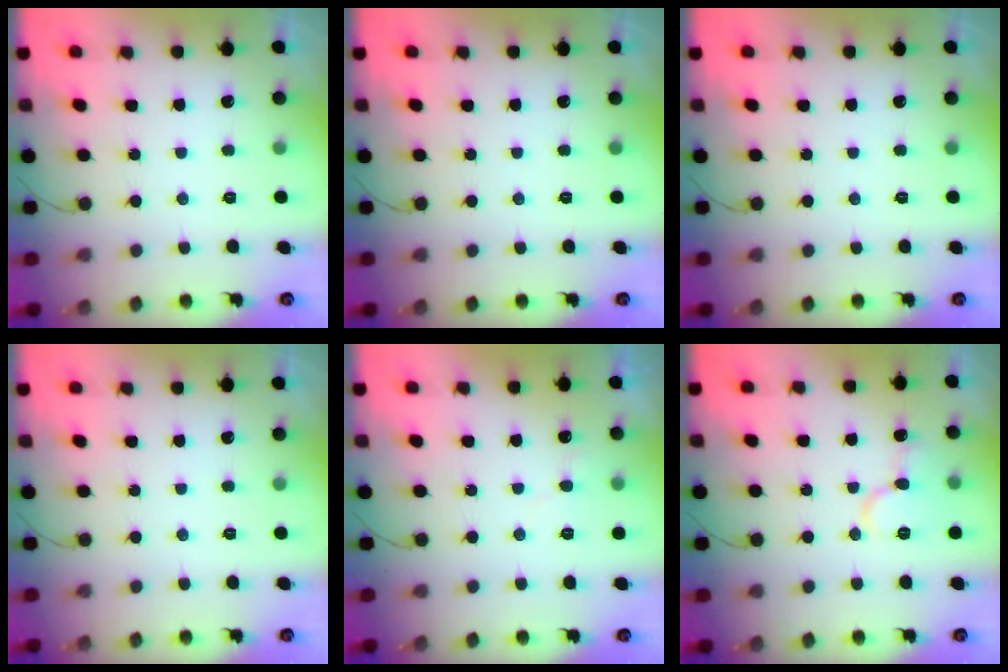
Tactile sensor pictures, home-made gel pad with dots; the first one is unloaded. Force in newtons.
{"total": 0.0}
{"total": 0.0}
{"total": 0.0}
{"total": 3.8, "press": 3.7, "slide": 0.2}
{"total": 9.1, "press": 9.0, "slide": 1.2}